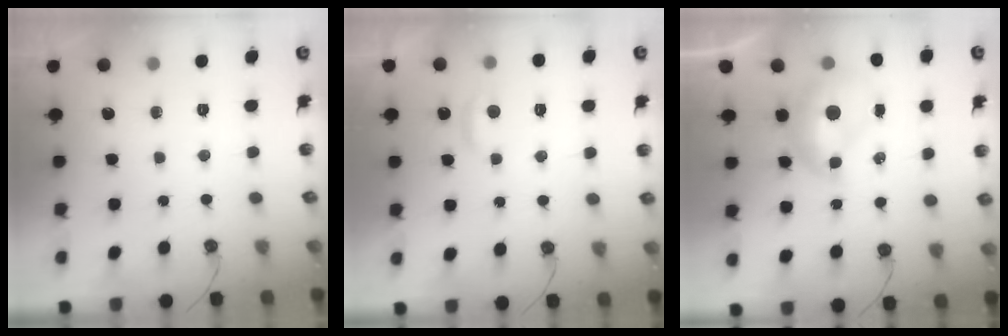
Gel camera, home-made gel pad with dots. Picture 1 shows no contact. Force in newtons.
{"total": 1.3, "press": 1.1, "slide": 0.6}
{"total": 1.5, "press": 1.4, "slide": 0.3}